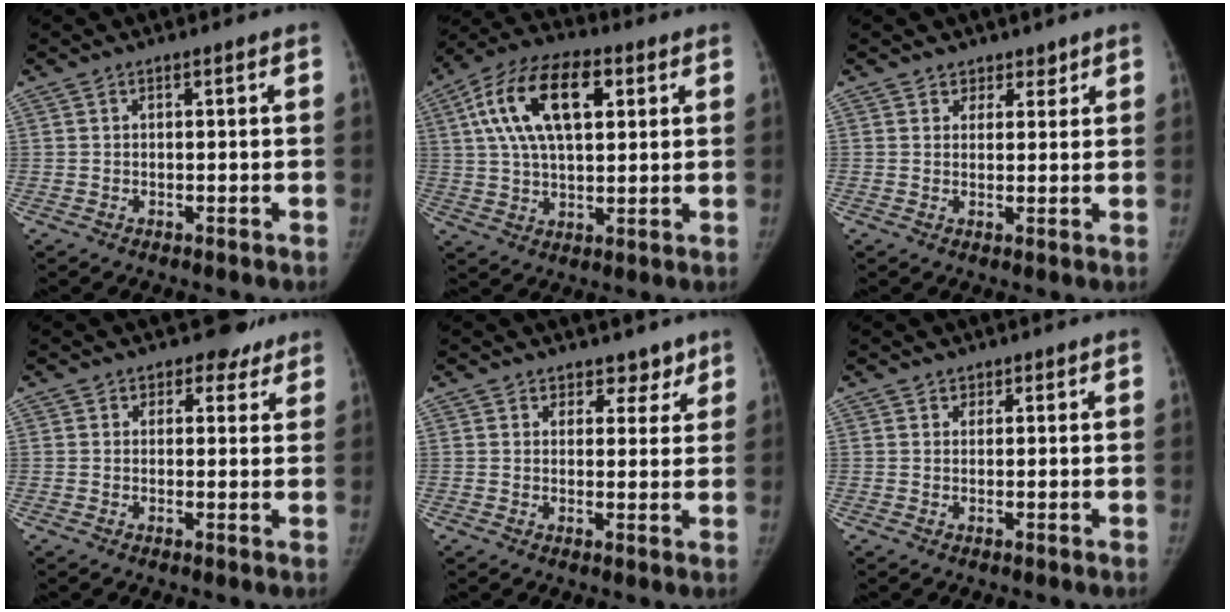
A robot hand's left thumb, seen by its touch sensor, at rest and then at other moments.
{"total": 16.5, "force": [5.3, 8.5, 13.1], "torque": [-0.227, 0.005, 0.086]}
{"total": 2.8, "force": [2.1, 1.8, -0.1], "torque": [0.027, -0.011, 0.027]}
{"total": 3.7, "force": [2.7, 2.5, 0.4], "torque": [0.024, -0.012, 0.030]}
{"total": 4.0, "force": [3.2, 2.4, 0.6], "torque": [0.024, -0.018, 0.045]}
{"total": 1.1, "force": [0.9, 0.7, -0.1], "torque": [0.012, -0.005, 0.012]}